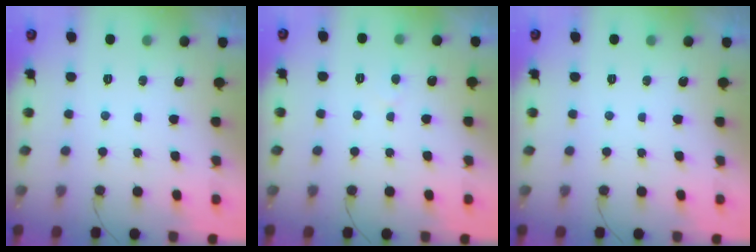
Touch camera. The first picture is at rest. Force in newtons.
{"total": 2.4, "press": 2.4, "slide": 0.2}
{"total": 0.0}